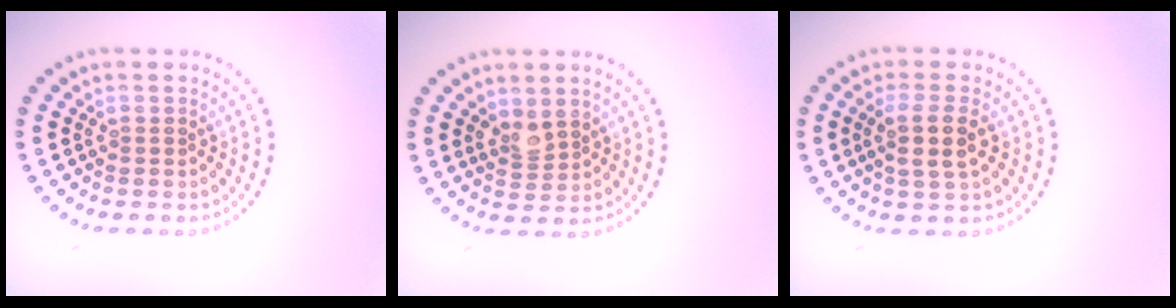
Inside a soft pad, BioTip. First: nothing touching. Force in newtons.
{"total": 1.8, "press": 1.7, "slide": 0.7}
{"total": 2.9, "press": 2.6, "slide": 1.1}